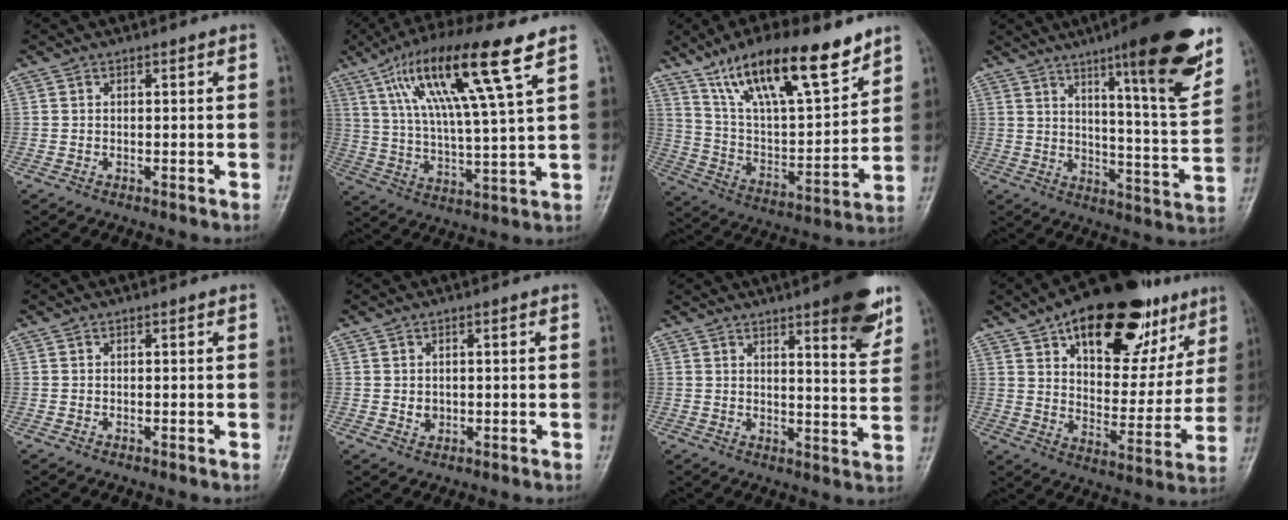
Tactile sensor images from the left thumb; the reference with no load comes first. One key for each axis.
{"total": 18.4, "fx": 9.1, "fy": 2.2, "fz": 15.8, "tx": -0.290, "ty": -0.018, "tz": 0.161}
{"total": 21.8, "fx": 14.5, "fy": 6.7, "fz": 14.9, "tx": -0.223, "ty": -0.052, "tz": 0.260}
{"total": 19.6, "fx": 11.5, "fy": 2.8, "fz": 15.7, "tx": -0.190, "ty": -0.061, "tz": 0.167}
{"total": 0.0}
{"total": 1.7, "fx": 0.1, "fy": 1.5, "fz": 0.9, "tx": -0.009, "ty": -0.001, "tz": 0.007}
{"total": 10.8, "fx": 6.7, "fy": 2.2, "fz": 8.1, "tx": -0.084, "ty": -0.038, "tz": 0.086}
{"total": 27.3, "fx": 15.1, "fy": 13.4, "fz": 18.4, "tx": -0.223, "ty": -0.025, "tz": 0.229}